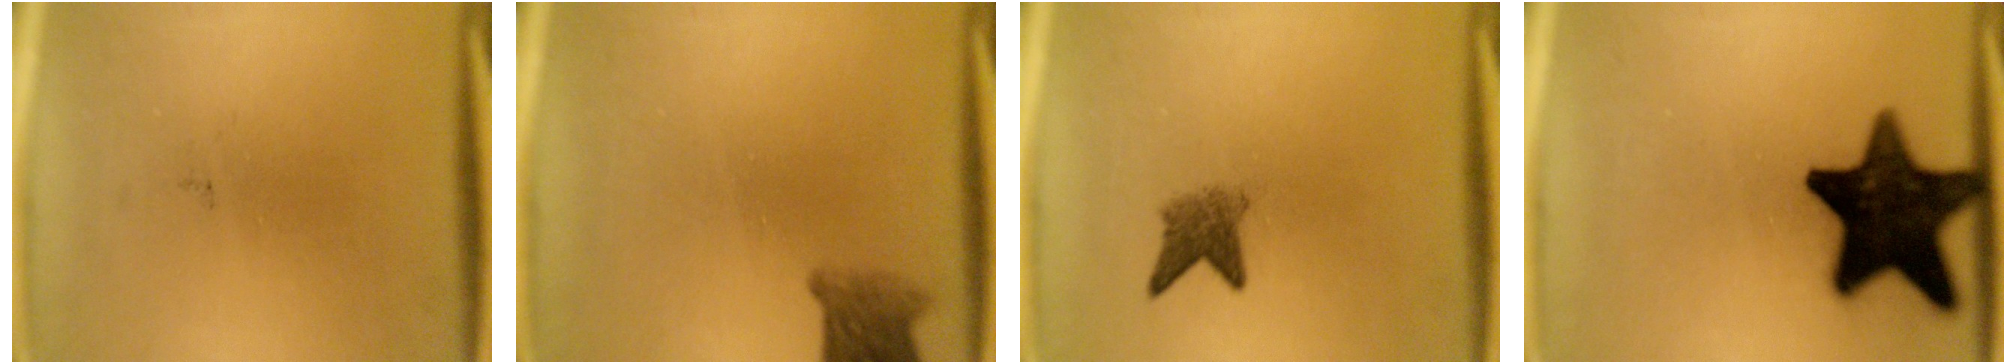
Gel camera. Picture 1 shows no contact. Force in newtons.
{"total": 3.9}
{"total": 3.1}
{"total": 18.0}